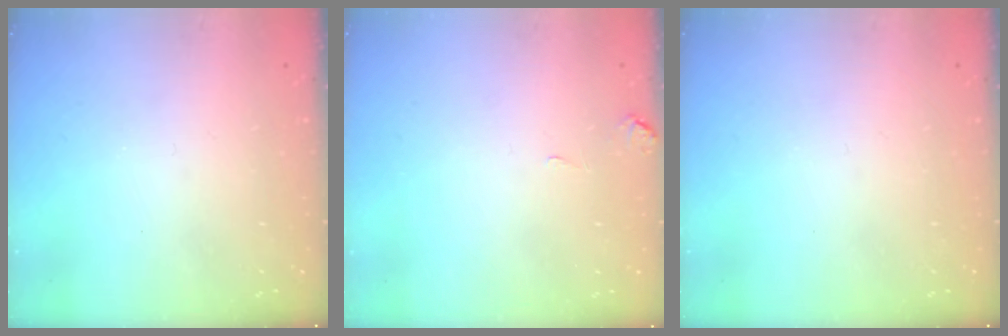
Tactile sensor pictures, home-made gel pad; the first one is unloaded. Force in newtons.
{"total": 0.5, "press": 0.3, "slide": 0.5}
{"total": 0.0}